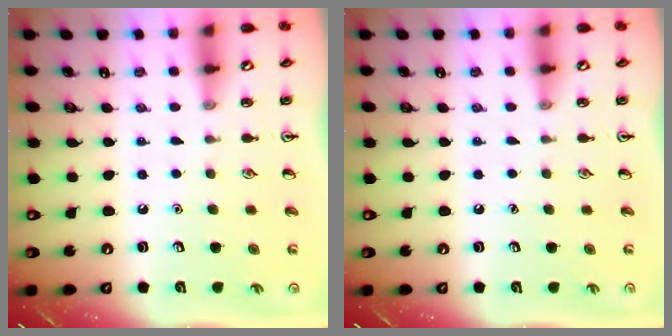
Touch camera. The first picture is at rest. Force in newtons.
{"total": 0.0}